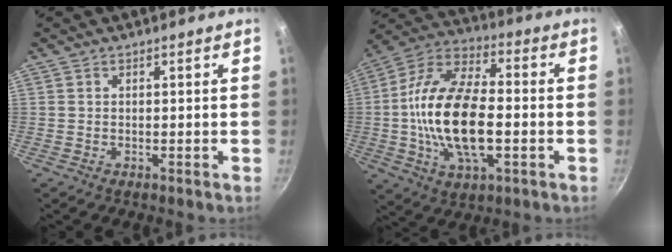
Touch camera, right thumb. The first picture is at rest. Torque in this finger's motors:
{"motor_torque": [0.89, 0.71, 2.13, -0.63, 0.73]}